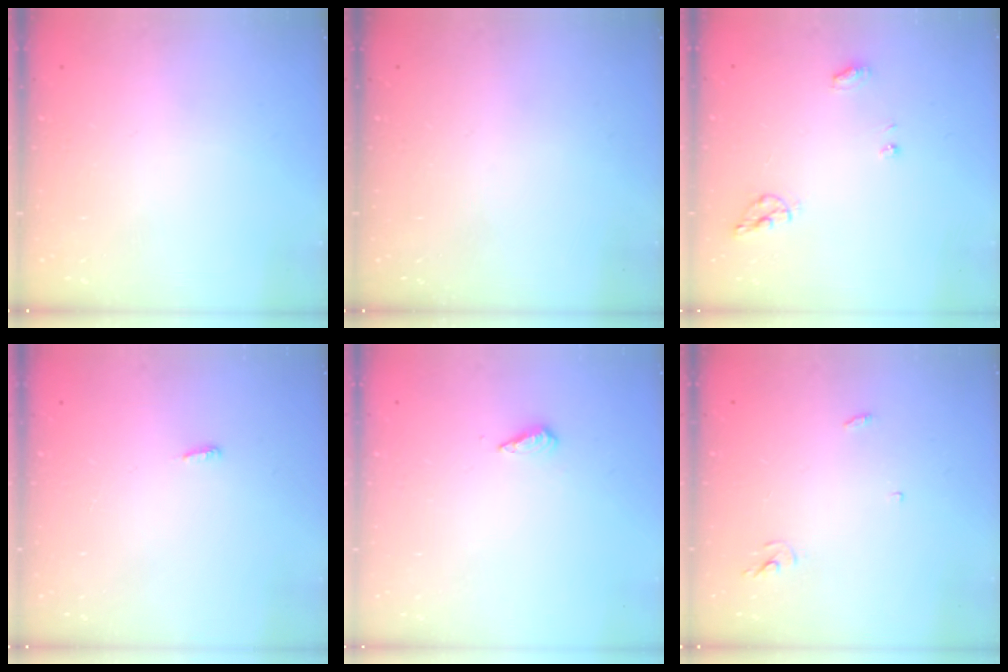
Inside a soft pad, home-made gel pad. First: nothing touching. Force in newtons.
{"total": 0.0}
{"total": 6.7, "press": 6.7, "slide": 0.3}
{"total": 3.6, "press": 3.4, "slide": 1.0}
{"total": 4.2, "press": 4.1, "slide": 1.0}
{"total": 3.0, "press": 3.0, "slide": 0.2}